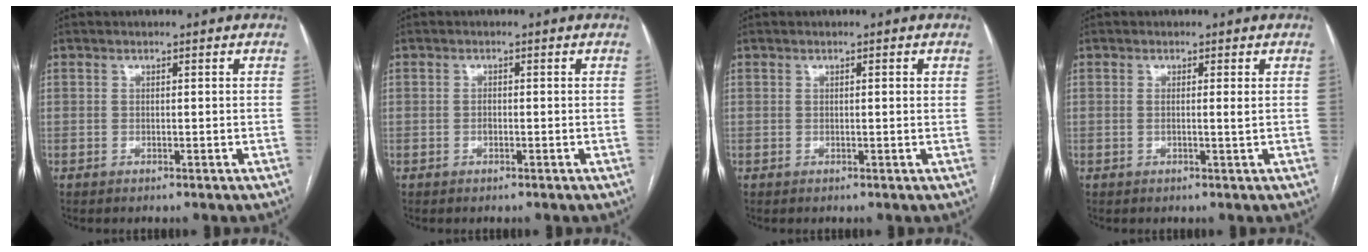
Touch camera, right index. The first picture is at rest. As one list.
[{"total": 0.7, "force": [-0.2, 0.4, 0.5], "torque": [-0.009, 0.003, -0.002]}, {"total": 0.8, "force": [0.3, 0.0, 0.7], "torque": [-0.012, 0.002, 0.003]}, {"total": 1.1, "force": [0.2, -0.2, 1.1], "torque": [-0.019, 0.000, 0.005]}]